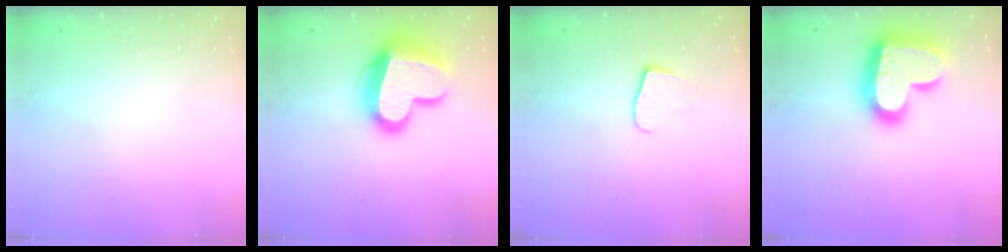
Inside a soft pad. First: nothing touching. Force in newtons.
{"total": 17.7, "press": 17.6, "slide": 1.5}
{"total": 5.4, "press": 5.4, "slide": 0.5}
{"total": 22.4, "press": 22.4, "slide": 1.4}